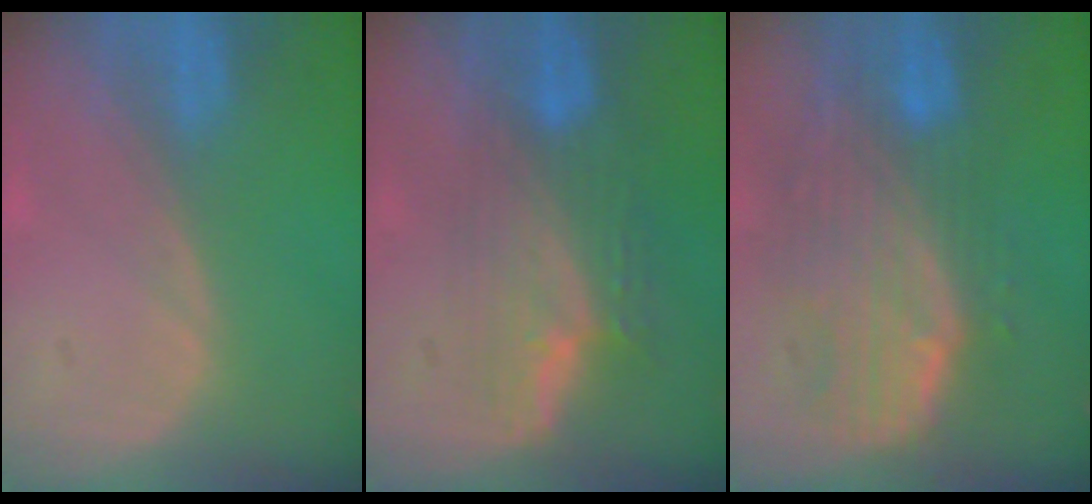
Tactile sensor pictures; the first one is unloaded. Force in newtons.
{"total": 7.5, "press": 6.9, "slide": 3.0}
{"total": 10.5, "press": 9.0, "slide": 5.3}